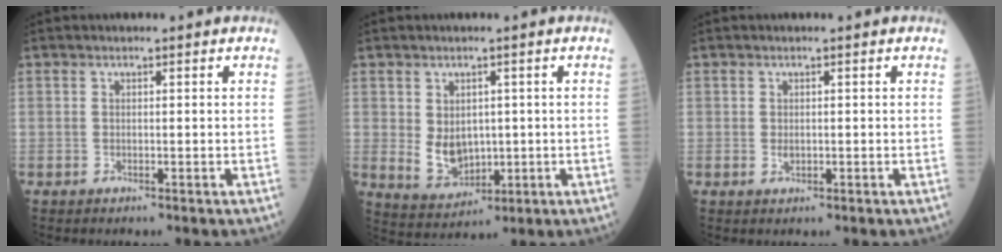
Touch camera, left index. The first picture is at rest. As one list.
[{"total": 5.6, "force": [0.1, 4.2, 3.7], "torque": [-0.076, -0.002, 0.023]}, {"total": 1.0, "force": [0.0, 0.6, 0.7], "torque": [-0.014, -0.001, 0.001]}]